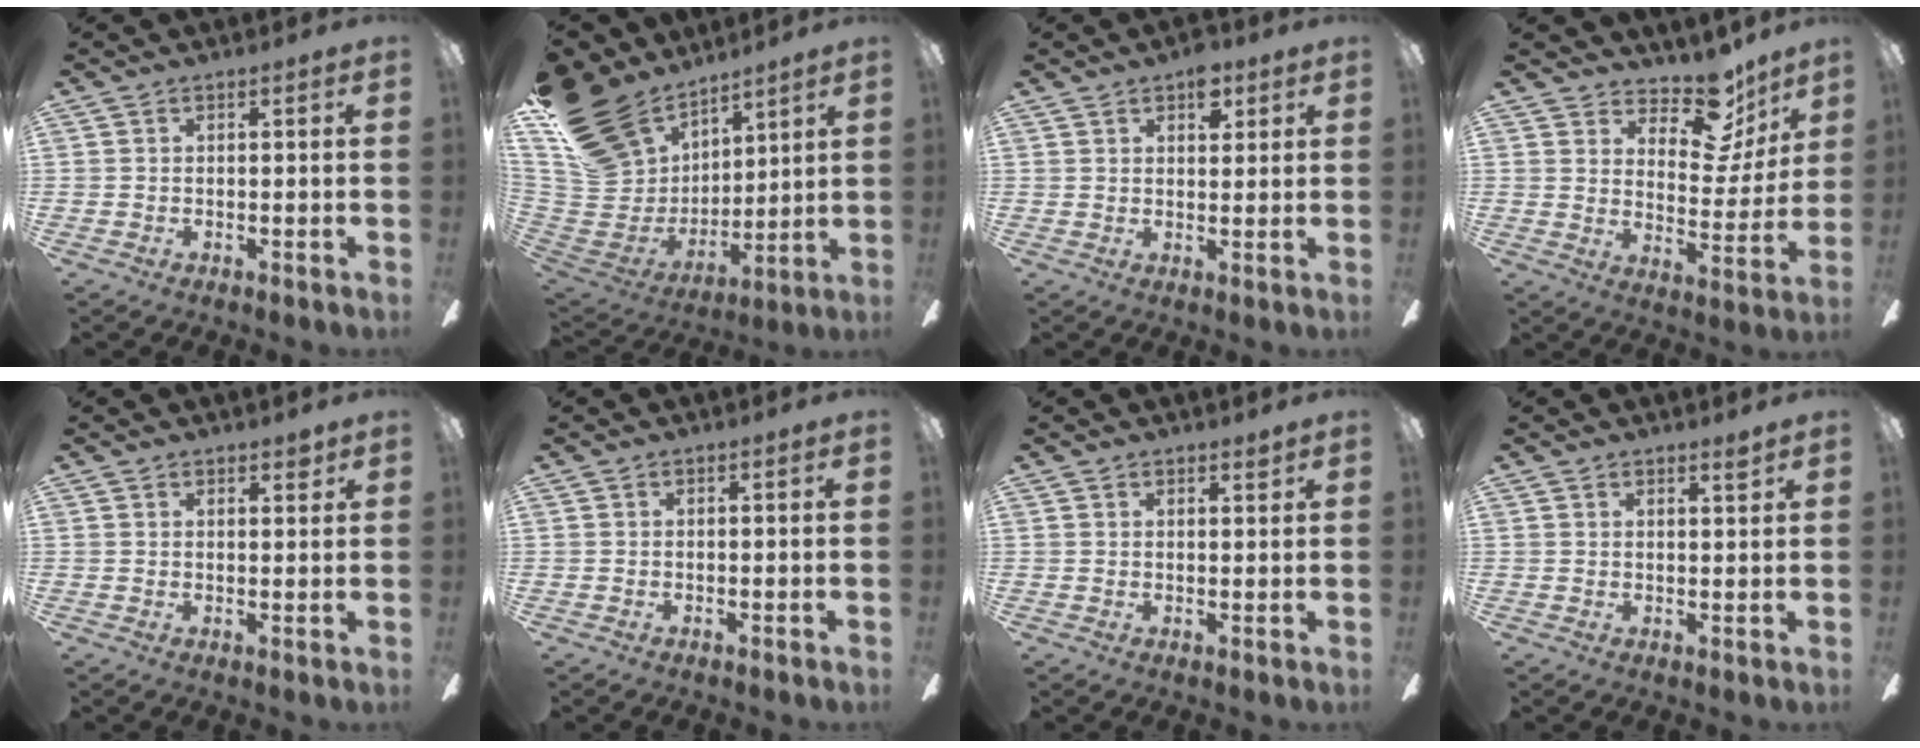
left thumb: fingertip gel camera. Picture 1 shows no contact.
{"total": 23.4, "force": [15.3, 14.5, 10.2], "torque": [-0.233, -0.083, 0.306]}
{"total": 6.0, "force": [3.6, 3.3, 3.5], "torque": [-0.028, -0.014, 0.057]}
{"total": 13.6, "force": [10.2, 6.4, 6.2], "torque": [-0.085, -0.073, 0.180]}
{"total": 2.5, "force": [2.1, 1.0, 0.8], "torque": [-0.001, -0.009, 0.036]}
{"total": 0.0}
{"total": 2.0, "force": [1.8, 0.6, 0.5], "torque": [-0.002, -0.007, 0.032]}
{"total": 2.4, "force": [2.2, 0.2, 0.9], "torque": [-0.004, -0.013, 0.036]}